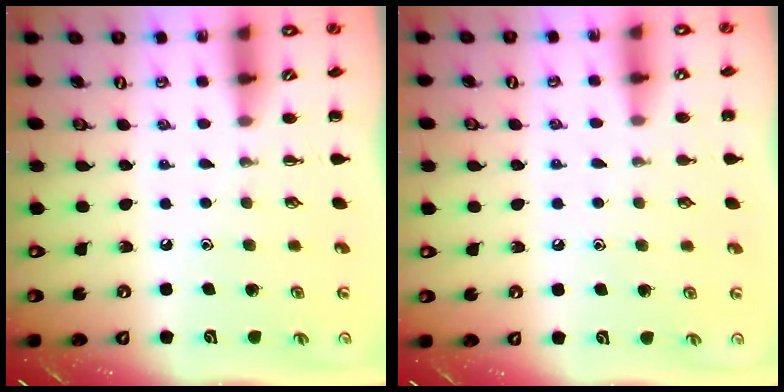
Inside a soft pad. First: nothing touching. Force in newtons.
{"total": 5.2, "press": 4.9, "slide": 1.8}